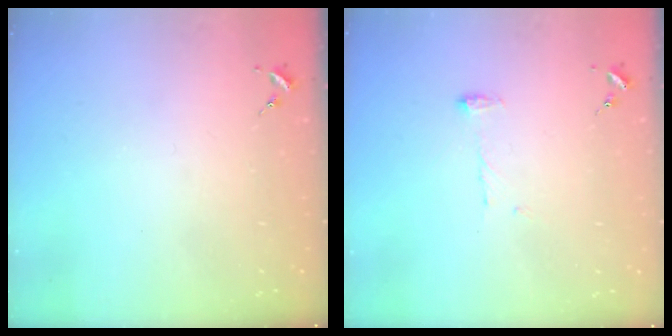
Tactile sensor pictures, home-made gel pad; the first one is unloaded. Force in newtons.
{"total": 6.9, "press": 6.9, "slide": 0.7}